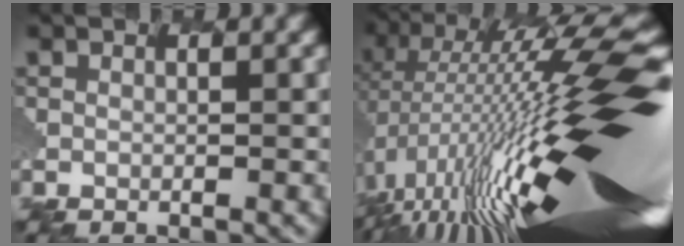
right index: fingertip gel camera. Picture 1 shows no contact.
{"total": 18.7, "force": [0.7, 3.7, 18.3], "torque": [-0.305, 0.018, 0.001]}